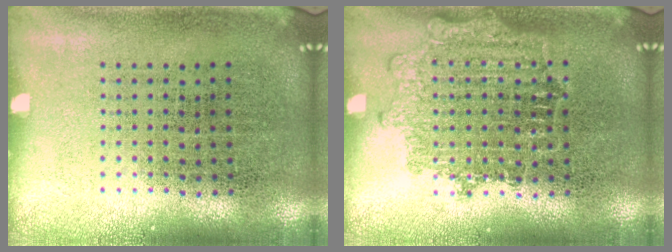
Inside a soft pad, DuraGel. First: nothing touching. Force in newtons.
{"total": 1.1, "press": 1.1, "slide": 0.1}